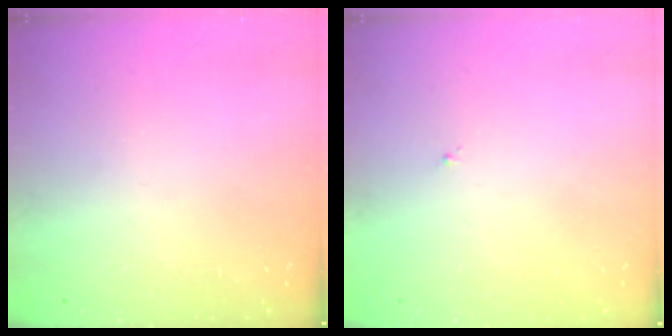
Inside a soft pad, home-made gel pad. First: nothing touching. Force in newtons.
{"total": 0.8, "press": 0.7, "slide": 0.3}